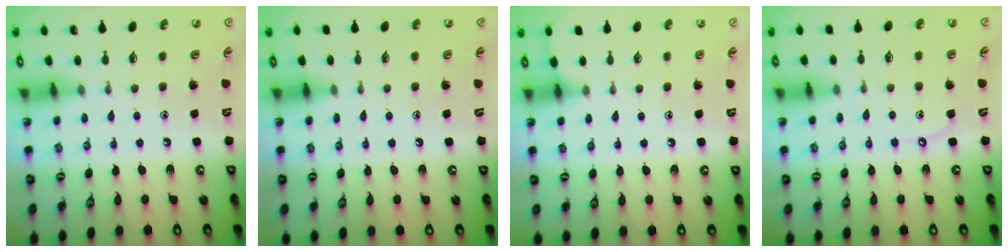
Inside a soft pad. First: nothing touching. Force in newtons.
{"total": 3.0, "press": 2.9, "slide": 0.5}
{"total": 3.3, "press": 3.3, "slide": 0.5}
{"total": 4.9, "press": 4.9, "slide": 0.5}